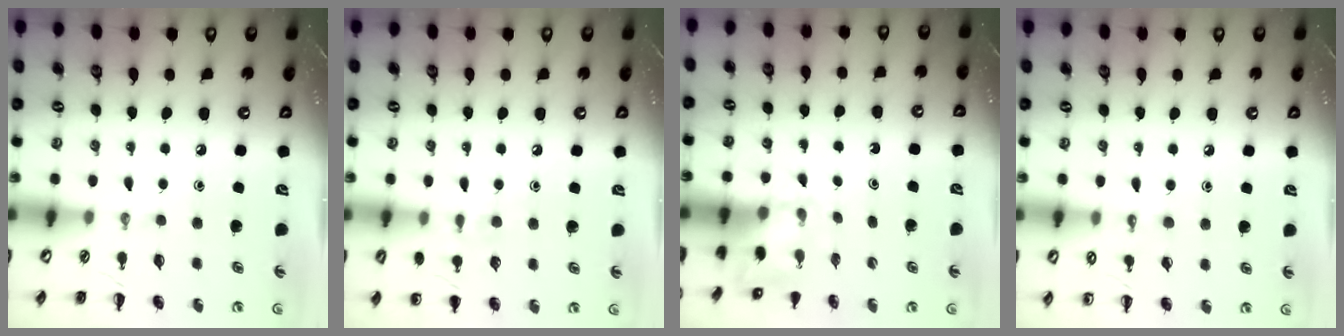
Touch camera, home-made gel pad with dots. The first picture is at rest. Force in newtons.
{"total": 7.1, "press": 6.9, "slide": 1.7}
{"total": 2.1, "press": 2.0, "slide": 0.7}
{"total": 5.5, "press": 5.3, "slide": 1.5}